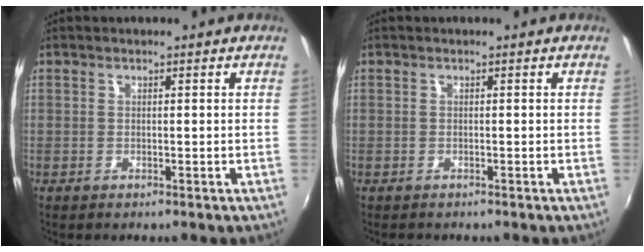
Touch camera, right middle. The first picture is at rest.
{"total": 0.6, "force": [-0.5, 0.3, 0.0], "torque": [-0.003, -0.002, -0.009]}